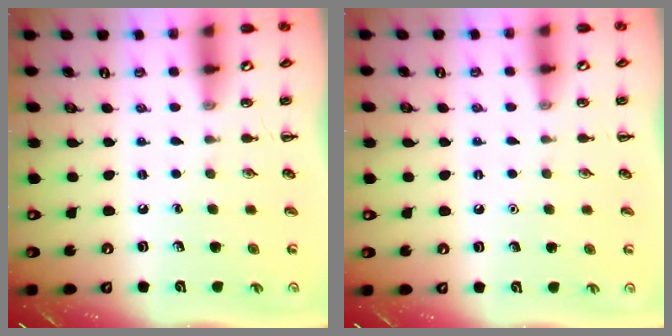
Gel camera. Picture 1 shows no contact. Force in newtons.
{"total": 1.6, "press": 1.6, "slide": 0.1}